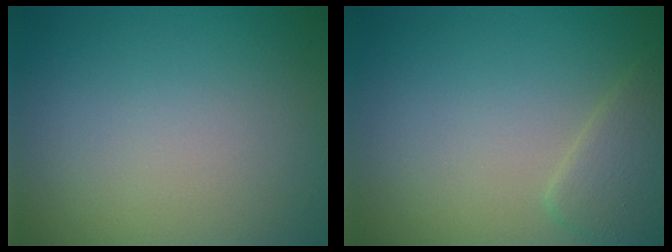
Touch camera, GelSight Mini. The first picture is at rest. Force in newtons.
{"total": 2.6, "press": 2.6, "slide": 0.1}